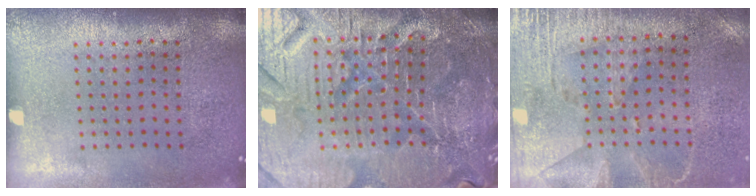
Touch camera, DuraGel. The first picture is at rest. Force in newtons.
{"total": 5.4, "press": 5.2, "slide": 1.6}
{"total": 2.8, "press": 2.4, "slide": 1.5}